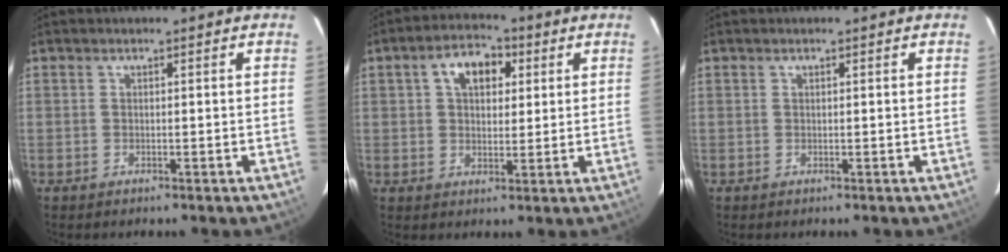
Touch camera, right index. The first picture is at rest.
{"total": 7.8, "force": [2.7, 5.0, 5.4], "torque": [-0.089, 0.030, 0.046]}
{"total": 0.0}